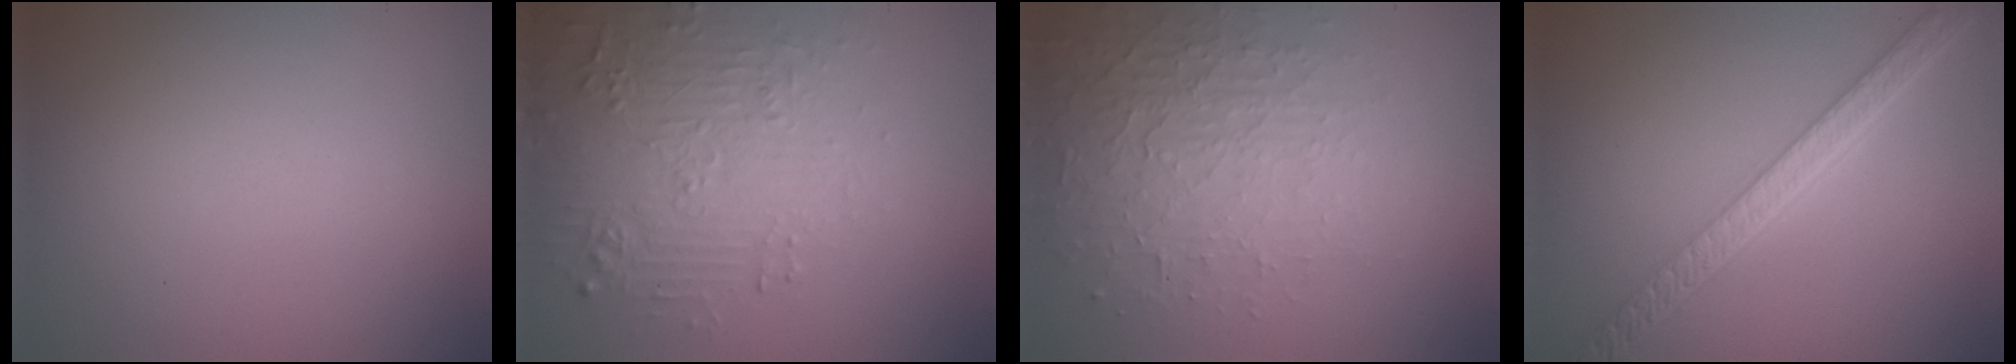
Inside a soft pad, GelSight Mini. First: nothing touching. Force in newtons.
{"total": 5.2, "press": 4.0, "slide": 3.3}
{"total": 3.7, "press": 3.4, "slide": 1.4}
{"total": 5.5, "press": 4.3, "slide": 3.4}